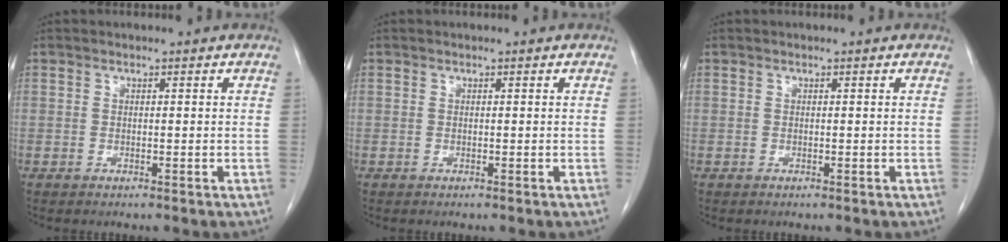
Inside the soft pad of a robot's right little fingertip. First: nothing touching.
{"total": 0.0}
{"total": 0.0}